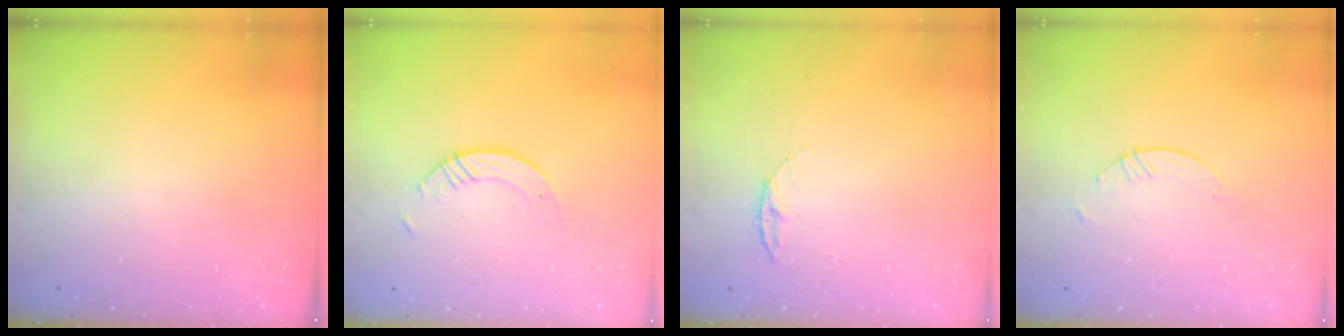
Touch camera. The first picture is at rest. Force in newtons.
{"total": 3.4, "press": 3.4, "slide": 0.3}
{"total": 4.4, "press": 4.4, "slide": 0.5}
{"total": 0.8, "press": 0.8, "slide": 0.2}